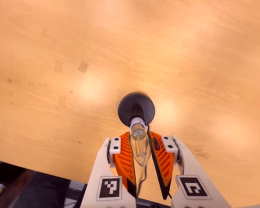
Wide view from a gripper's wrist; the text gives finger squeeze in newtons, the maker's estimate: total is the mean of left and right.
{"total": 13.4, "left": 13.4, "right": 13.4}